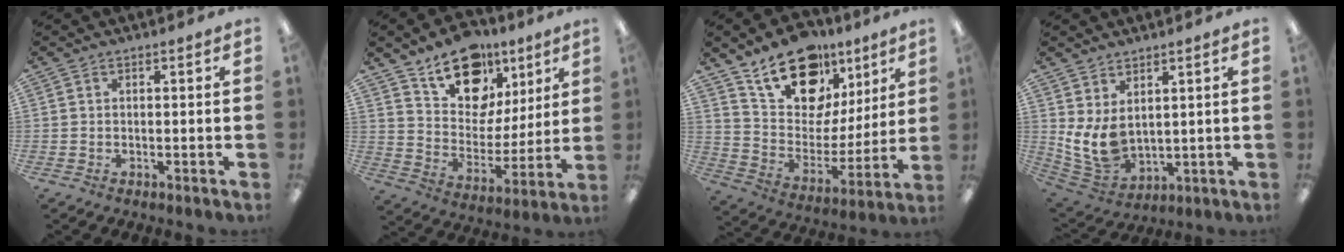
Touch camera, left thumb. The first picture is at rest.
{"total": 17.7, "force": [11.4, 11.1, 7.7], "torque": [-0.118, -0.067, 0.208]}
{"total": 19.7, "force": [13.7, 11.2, 8.5], "torque": [-0.143, -0.086, 0.247]}
{"total": 8.7, "force": [2.7, 5.7, 5.9], "torque": [-0.138, -0.019, 0.054]}